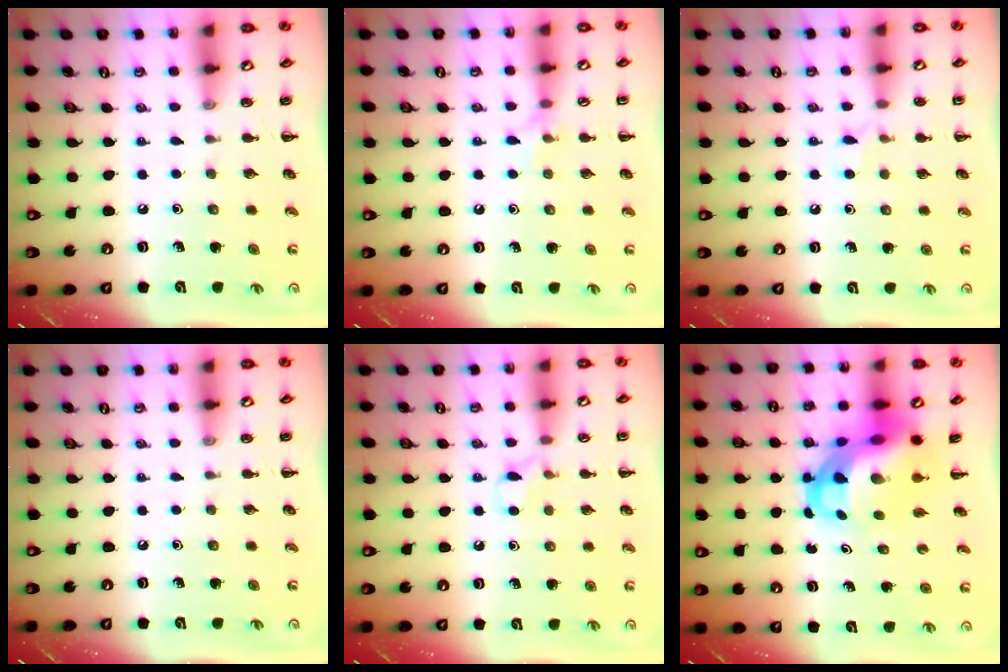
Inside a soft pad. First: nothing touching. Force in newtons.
{"total": 5.1, "press": 5.0, "slide": 1.0}
{"total": 5.4, "press": 5.1, "slide": 1.6}
{"total": 0.0}
{"total": 5.3, "press": 5.1, "slide": 1.4}
{"total": 10.7, "press": 10.4, "slide": 2.5}